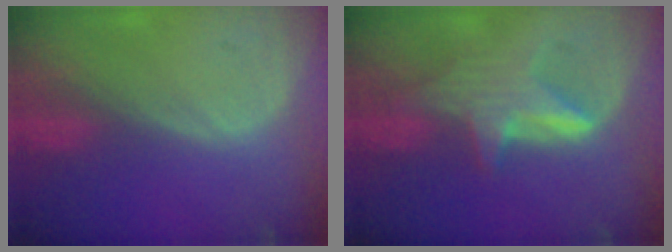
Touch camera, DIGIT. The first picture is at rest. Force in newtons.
{"total": 6.0, "press": 5.9, "slide": 0.9}